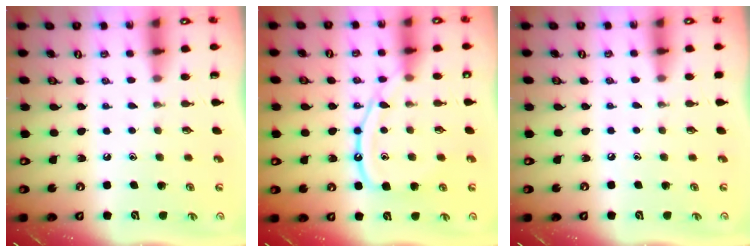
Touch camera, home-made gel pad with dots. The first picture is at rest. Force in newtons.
{"total": 11.4, "press": 11.3, "slide": 1.2}
{"total": 2.5, "press": 2.5, "slide": 0.4}